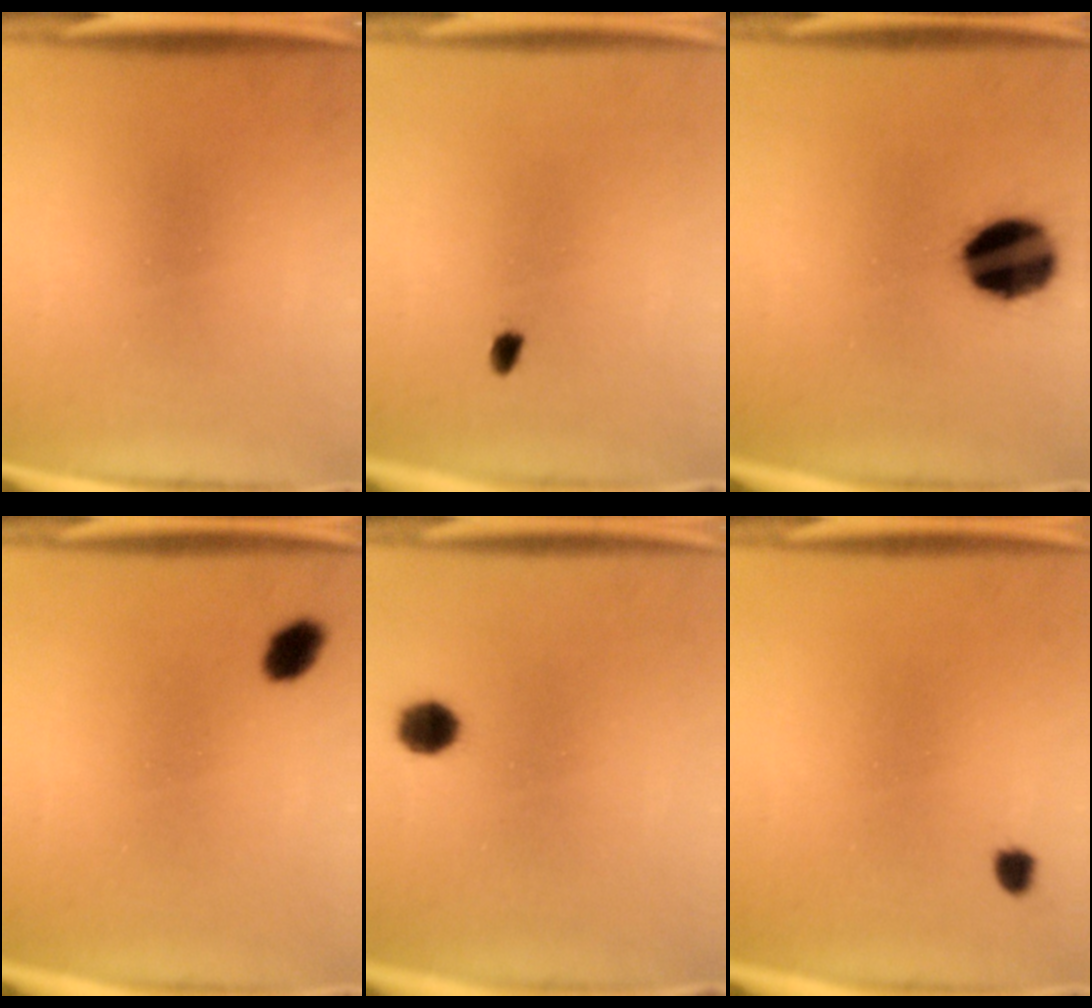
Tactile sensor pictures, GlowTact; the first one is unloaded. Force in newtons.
{"total": 1.2}
{"total": 16.2}
{"total": 3.2}
{"total": 4.3}
{"total": 1.4}